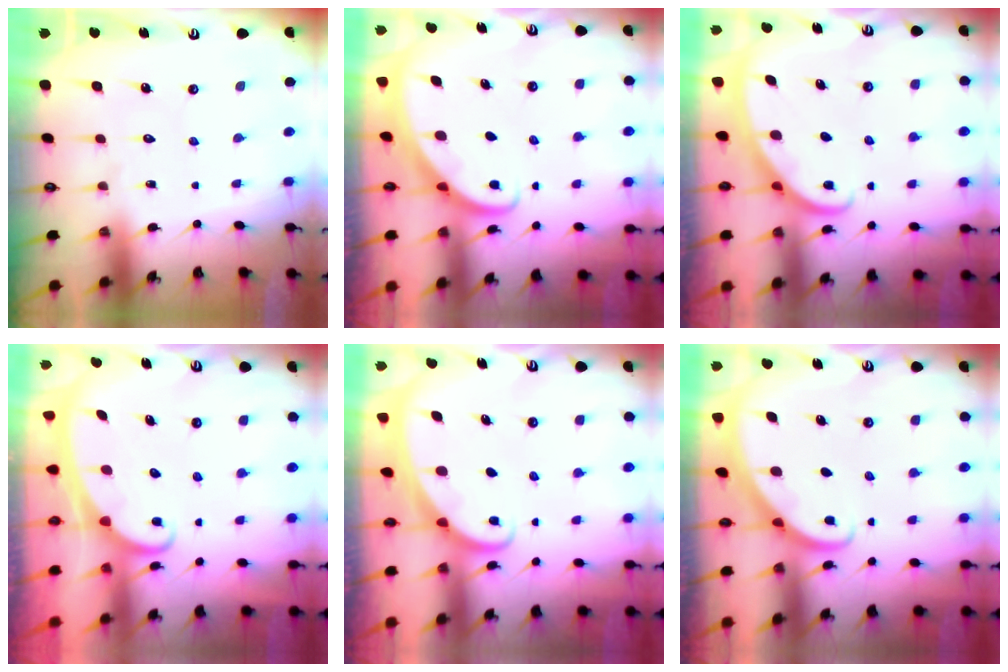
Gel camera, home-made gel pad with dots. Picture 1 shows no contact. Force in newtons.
{"total": 2.6, "press": 2.6, "slide": 0.2}
{"total": 2.8, "press": 2.8, "slide": 0.1}
{"total": 2.4, "press": 2.4, "slide": 0.3}
{"total": 1.8, "press": 1.8, "slide": 0.2}
{"total": 2.7, "press": 2.7, "slide": 0.2}